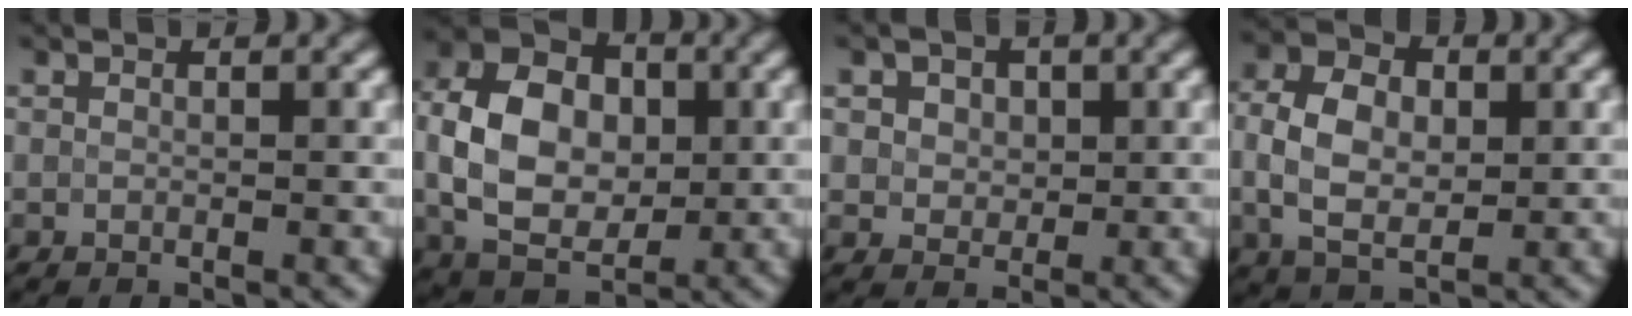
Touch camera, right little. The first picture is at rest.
{"total": 10.1, "force": [0.7, 7.2, 7.0], "torque": [-0.146, 0.009, 0.007]}
{"total": 2.9, "force": [1.0, 2.3, 1.4], "torque": [-0.016, 0.011, 0.005]}
{"total": 6.2, "force": [0.5, 4.2, 4.4], "torque": [-0.084, 0.004, 0.002]}